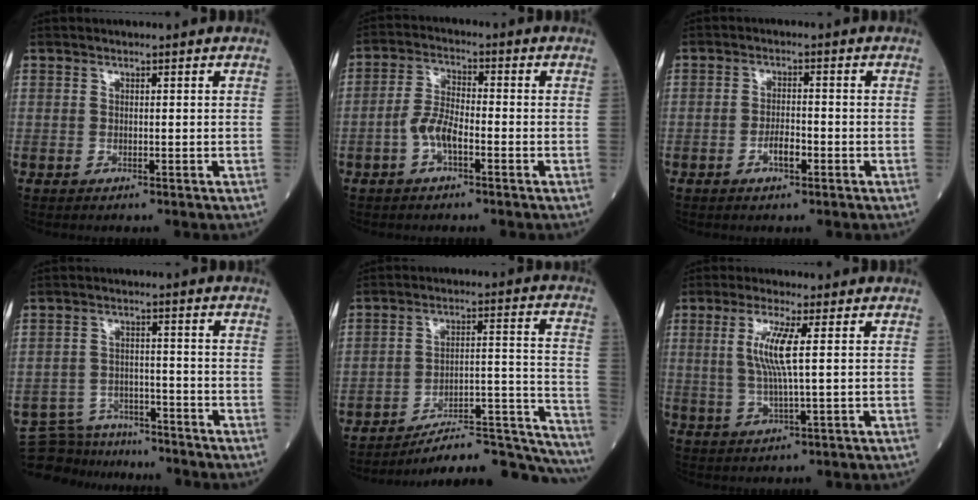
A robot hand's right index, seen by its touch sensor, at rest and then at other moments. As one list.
[{"total": 5.1, "force": [-2.0, 1.9, 4.3], "torque": [-0.088, 0.010, -0.042]}, {"total": 2.9, "force": [-1.3, 0.9, 2.4], "torque": [-0.042, 0.003, -0.023]}, {"total": 9.9, "force": [-9.4, 3.0, 0.1], "torque": [-0.004, 0.020, -0.148]}, {"total": 22.2, "force": [-21.1, 1.4, 6.7], "torque": [-0.020, 0.045, -0.292]}, {"total": 6.4, "force": [1.4, -0.1, 6.3], "torque": [-0.137, -0.001, 0.027]}]